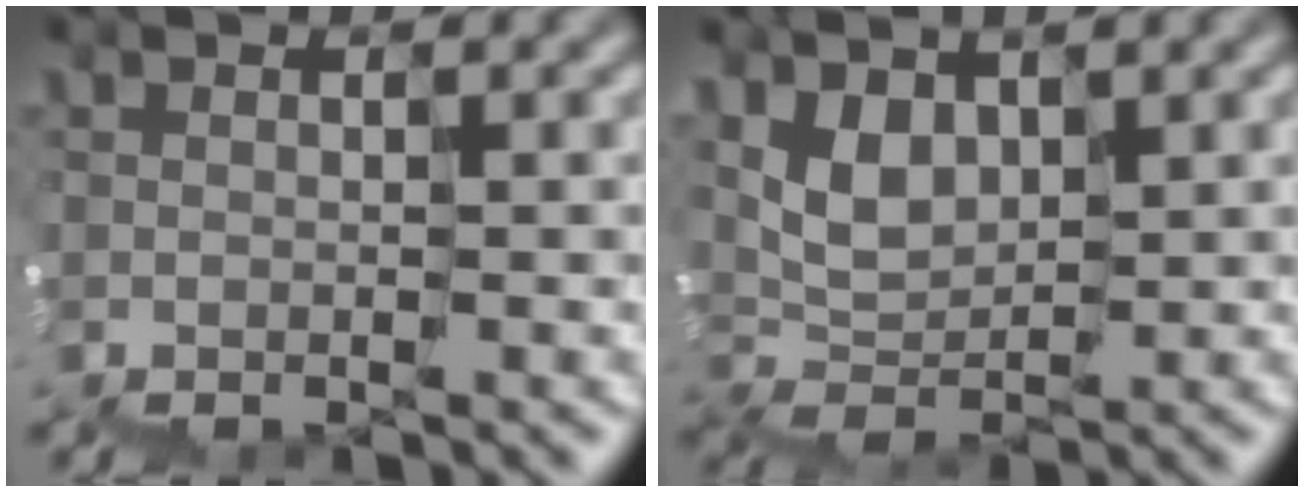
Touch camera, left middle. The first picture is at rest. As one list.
[{"total": 3.0, "force": [2.0, 2.0, 1.1], "torque": [-0.032, 0.003, 0.040]}]